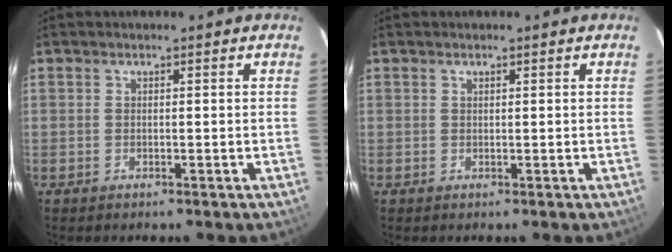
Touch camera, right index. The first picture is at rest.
{"total": 0.0}